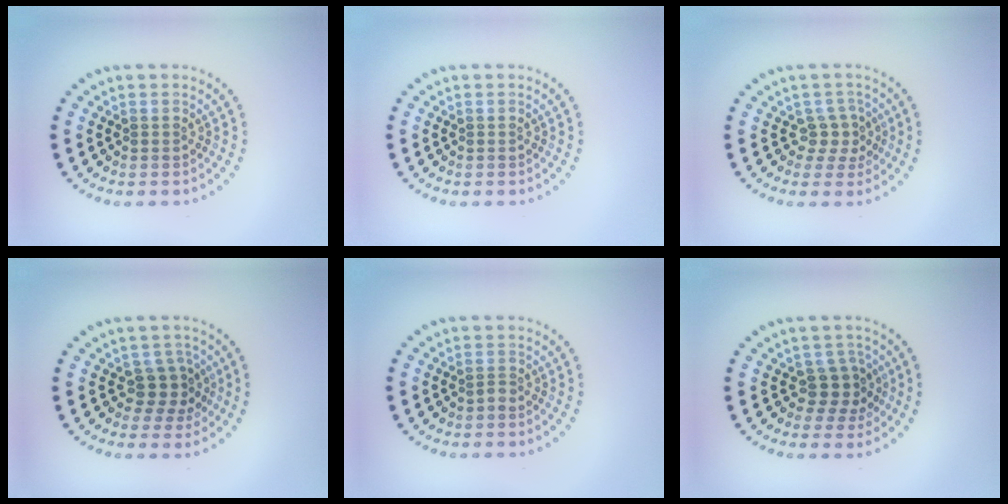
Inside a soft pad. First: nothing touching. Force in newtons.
{"total": 0.0}
{"total": 2.1, "press": 1.6, "slide": 1.4}
{"total": 2.6, "press": 2.1, "slide": 1.6}
{"total": 0.8, "press": 0.5, "slide": 0.7}
{"total": 2.5, "press": 2.1, "slide": 1.5}